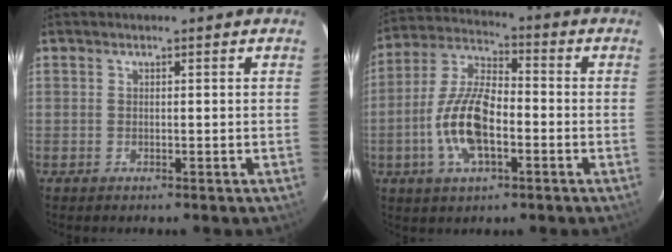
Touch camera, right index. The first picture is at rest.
{"total": 13.2, "force": [-3.8, 5.6, 11.3], "torque": [-0.240, 0.004, -0.073]}